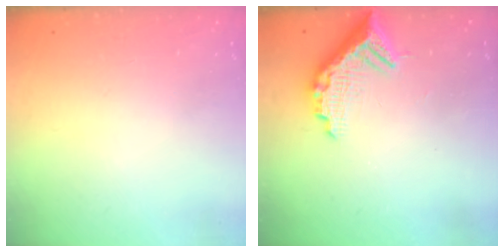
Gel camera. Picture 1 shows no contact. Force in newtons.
{"total": 10.9, "press": 10.9, "slide": 1.1}